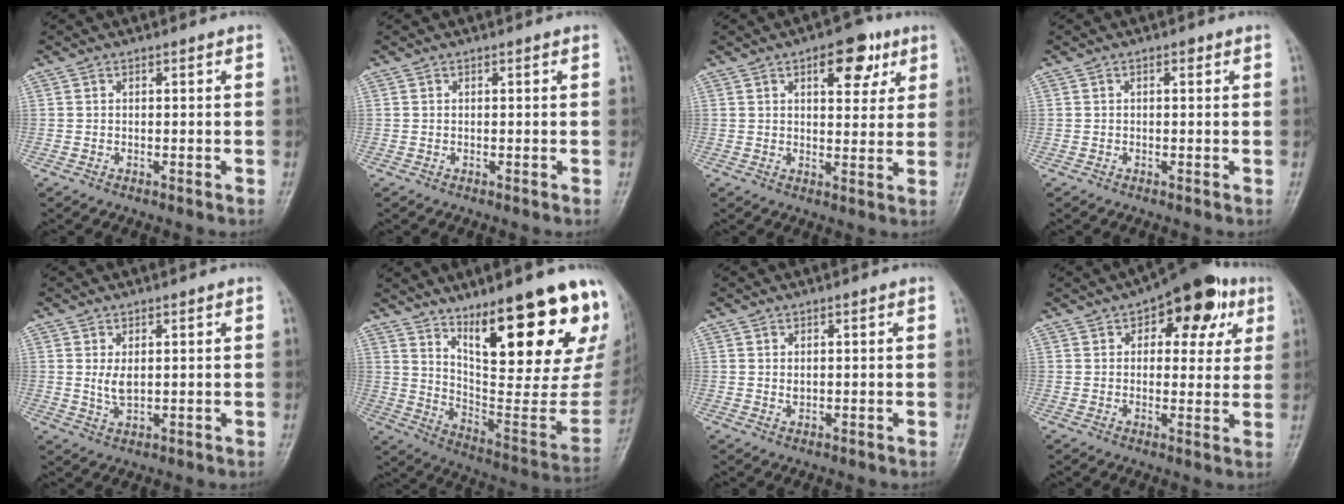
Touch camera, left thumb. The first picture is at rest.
{"total": 0.0}
{"total": 9.0, "force": [4.3, 4.6, 6.4], "torque": [-0.052, -0.013, 0.053]}
{"total": 1.1, "force": [0.3, 0.6, 0.9], "torque": [-0.009, 0.002, 0.002]}
{"total": 3.6, "force": [0.8, 2.0, 2.9], "torque": [-0.049, -0.010, 0.019]}
{"total": 27.7, "force": [15.1, 7.7, 21.9], "torque": [-0.256, -0.068, 0.243]}
{"total": 1.7, "force": [0.5, 1.0, 1.3], "torque": [-0.019, -0.002, 0.011]}
{"total": 14.6, "force": [6.5, 7.6, 10.5], "torque": [-0.086, -0.001, 0.083]}